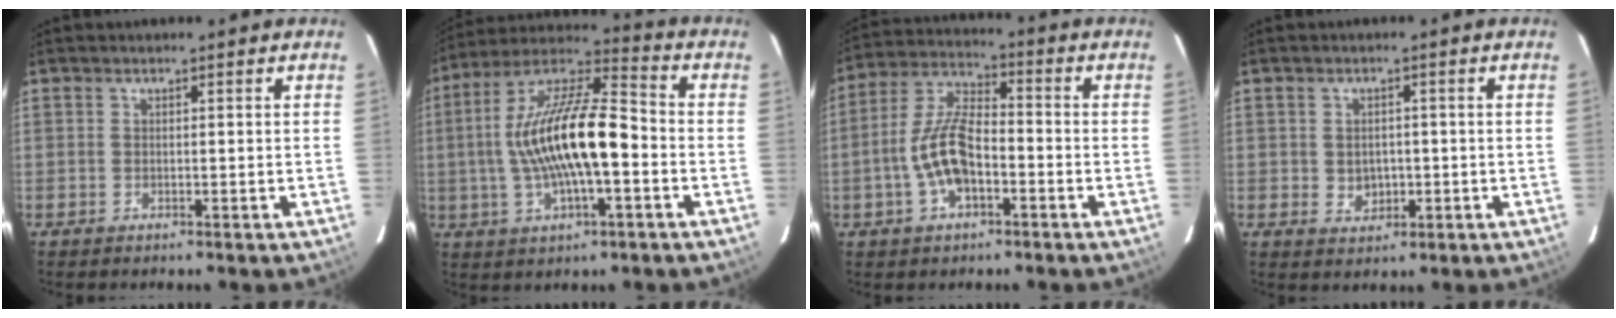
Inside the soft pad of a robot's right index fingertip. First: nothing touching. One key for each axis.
{"total": 17.6, "fx": -2.2, "fy": 5.3, "fz": 16.6, "tx": -0.314, "ty": 0.012, "tz": -0.044}
{"total": 10.9, "fx": -3.4, "fy": 4.8, "fz": 9.2, "tx": -0.195, "ty": 0.010, "tz": -0.064}
{"total": 3.8, "fx": -0.5, "fy": 3.2, "fz": 1.9, "tx": -0.035, "ty": 0.002, "tz": 0.001}